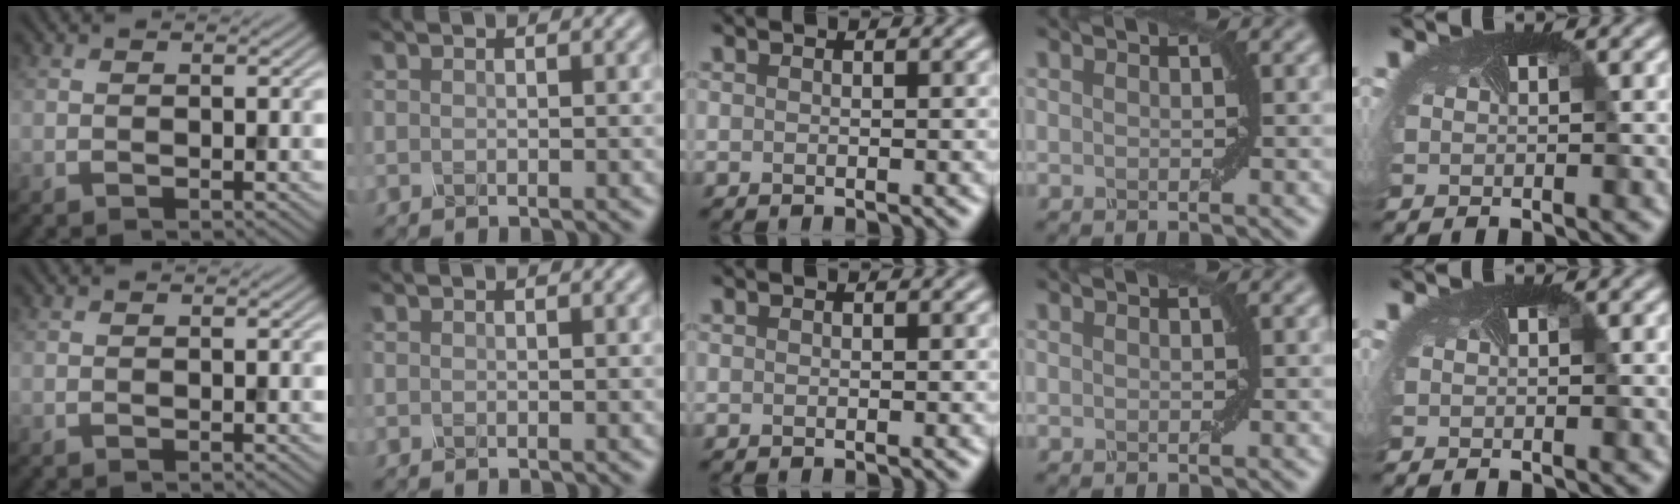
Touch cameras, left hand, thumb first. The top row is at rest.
{}